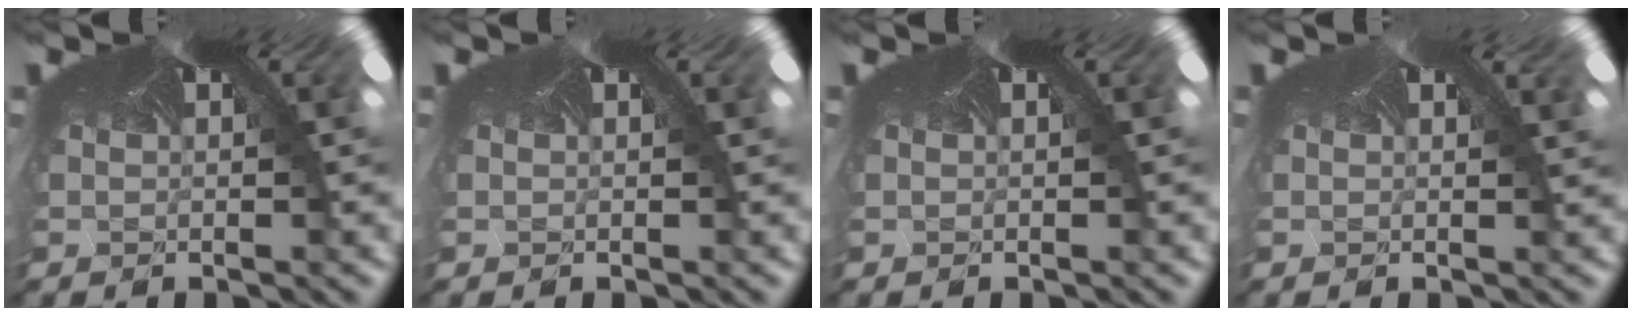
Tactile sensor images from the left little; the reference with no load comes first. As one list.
[{"total": 0.0}, {"total": 0.0}, {"total": 1.3, "force": [-0.1, -0.6, -1.1], "torque": [0.015, -0.004, -0.006]}]